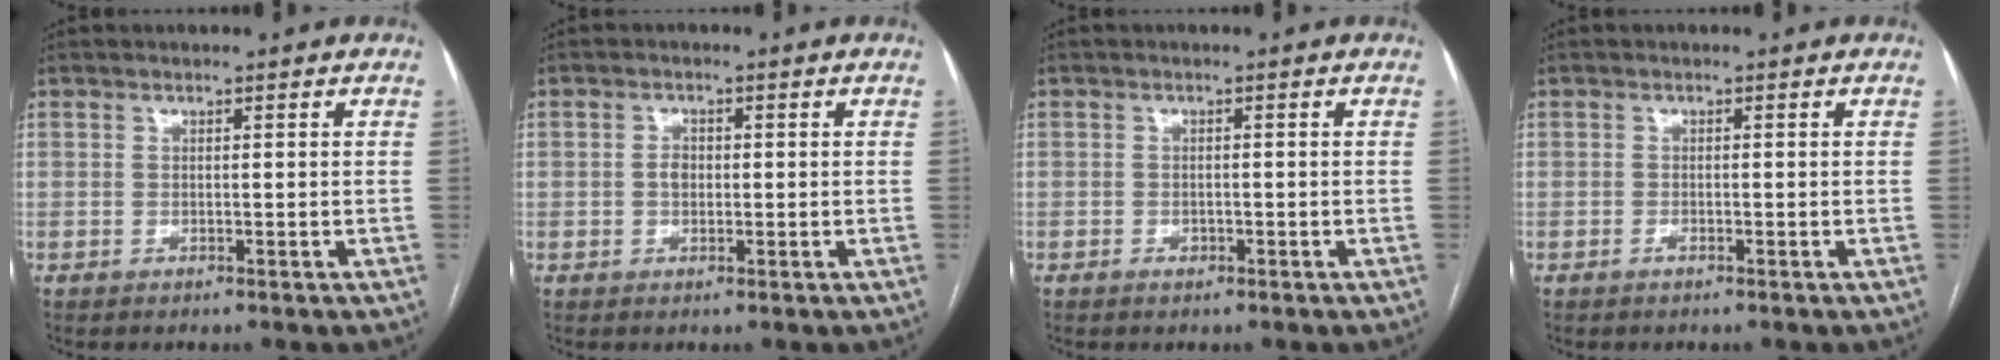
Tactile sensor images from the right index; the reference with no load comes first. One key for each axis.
{"total": 1.9, "fx": -0.1, "fy": 1.4, "fz": 1.3, "tx": -0.022, "ty": 0.005, "tz": -0.001}
{"total": 1.3, "fx": -0.7, "fy": 1.0, "fz": 0.7, "tx": -0.011, "ty": 0.003, "tz": -0.007}
{"total": 0.8, "fx": -0.5, "fy": 0.3, "fz": 0.6, "tx": -0.012, "ty": 0.000, "tz": -0.007}